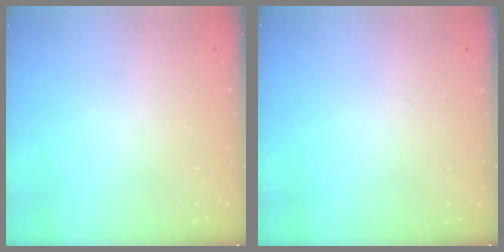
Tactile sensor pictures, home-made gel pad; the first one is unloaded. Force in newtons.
{"total": 0.0}